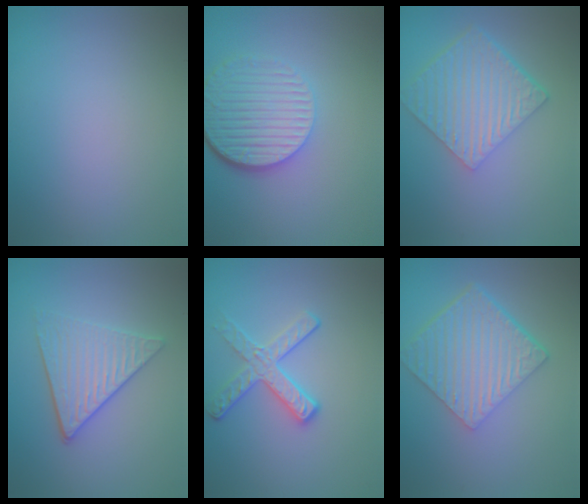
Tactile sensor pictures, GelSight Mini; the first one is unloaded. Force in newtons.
{"total": 6.0, "press": 4.2, "slide": 4.2}
{"total": 6.0, "press": 4.2, "slide": 4.2}
{"total": 3.8, "press": 3.3, "slide": 2.0}
{"total": 2.8, "press": 2.6, "slide": 1.1}
{"total": 6.5, "press": 4.4, "slide": 4.7}